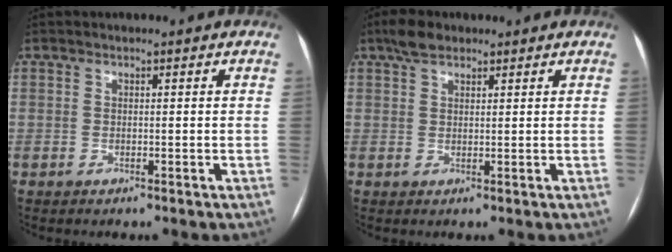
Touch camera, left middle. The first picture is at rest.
{"total": 3.4, "force": [2.5, 1.5, 1.7], "torque": [-0.038, 0.015, 0.047]}